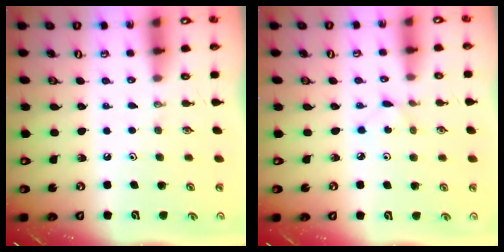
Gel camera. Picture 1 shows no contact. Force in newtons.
{"total": 1.9, "press": 1.9, "slide": 0.3}